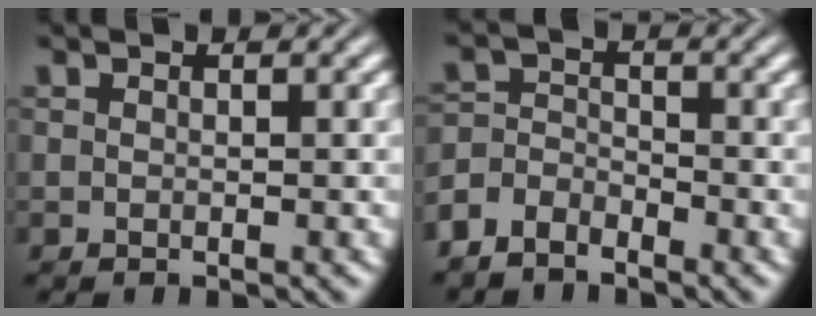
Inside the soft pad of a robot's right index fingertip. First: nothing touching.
{"total": 3.8, "force": [-2.6, 2.5, 1.1], "torque": [-0.013, -0.015, -0.046]}